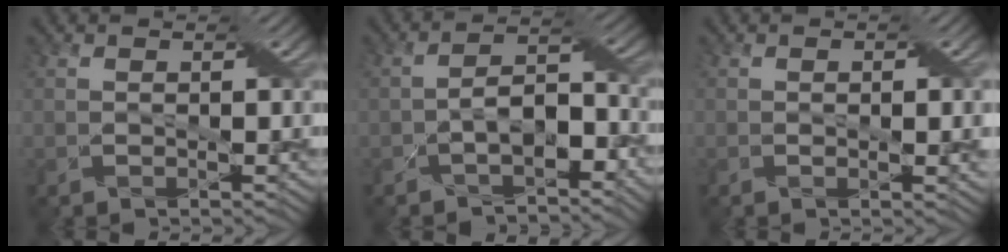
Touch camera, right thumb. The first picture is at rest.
{"total": 5.3, "force": [-3.2, 2.7, 3.2], "torque": [-0.047, 0.008, -0.064]}
{"total": 3.1, "force": [0.3, 0.7, 3.0], "torque": [-0.047, 0.002, 0.003]}